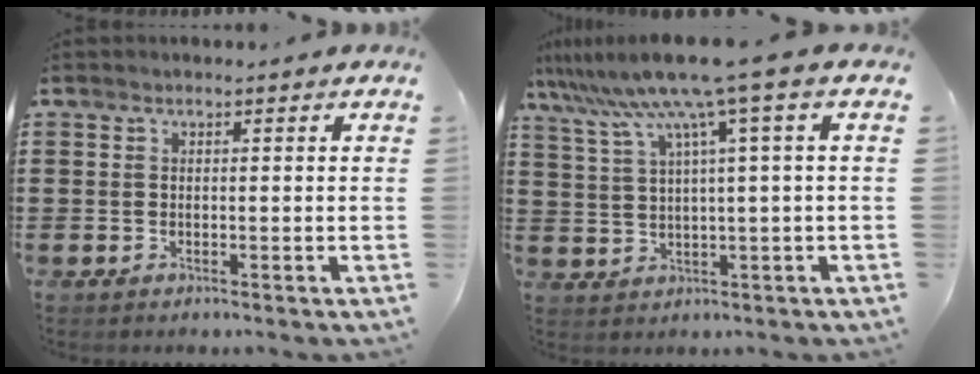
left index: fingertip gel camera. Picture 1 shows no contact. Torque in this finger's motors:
{"motor_torque": [0.81, -0.09, 0.97, 0.21]}